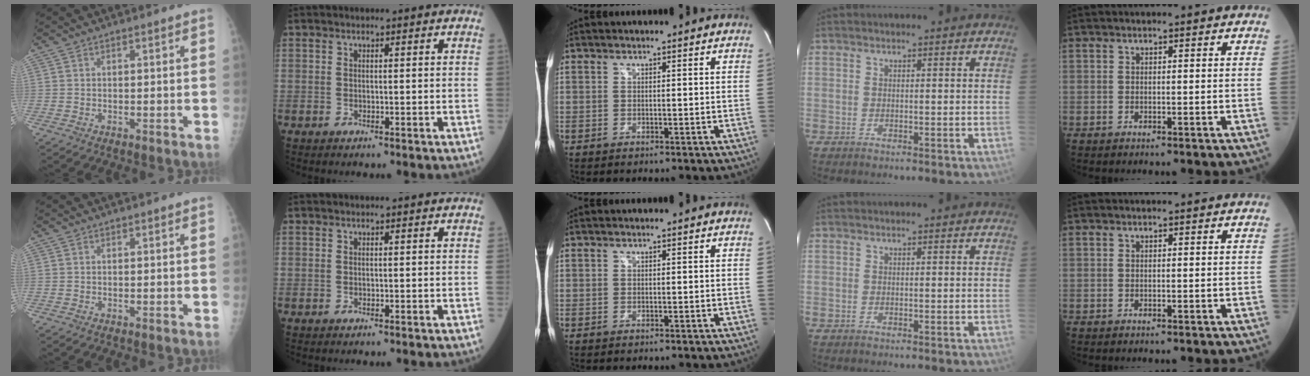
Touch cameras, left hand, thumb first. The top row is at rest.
{}